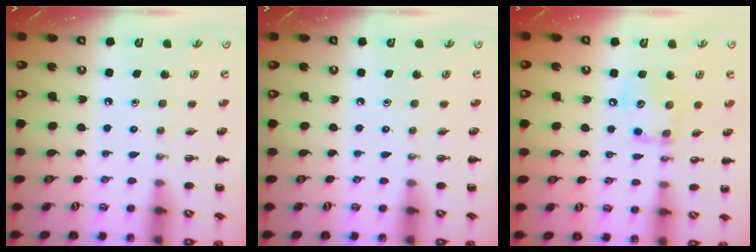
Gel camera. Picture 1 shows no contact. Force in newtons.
{"total": 0.0}
{"total": 10.4, "press": 10.4, "slide": 0.6}